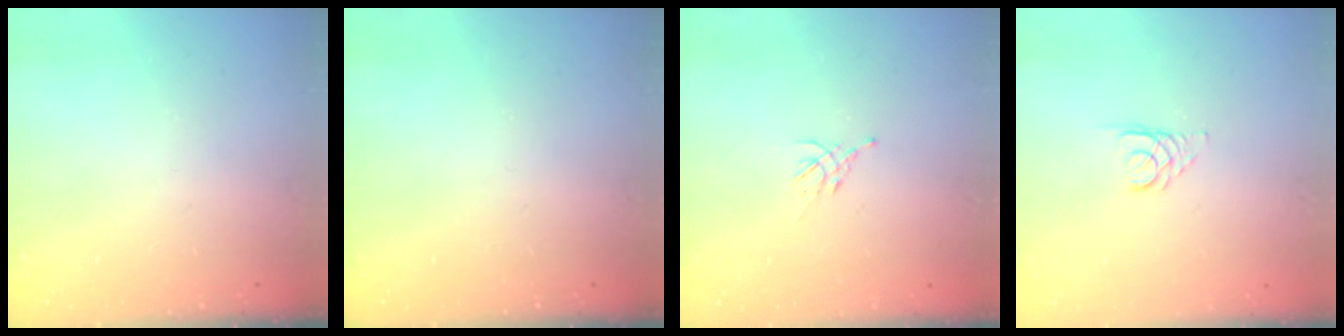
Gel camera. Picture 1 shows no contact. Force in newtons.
{"total": 0.0}
{"total": 1.9, "press": 1.8, "slide": 0.5}
{"total": 2.6, "press": 2.6, "slide": 0.2}